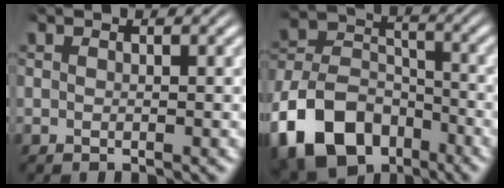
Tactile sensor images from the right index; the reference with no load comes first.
{"total": 11.2, "force": [-5.3, 8.3, 5.4], "torque": [-0.114, -0.047, -0.077]}